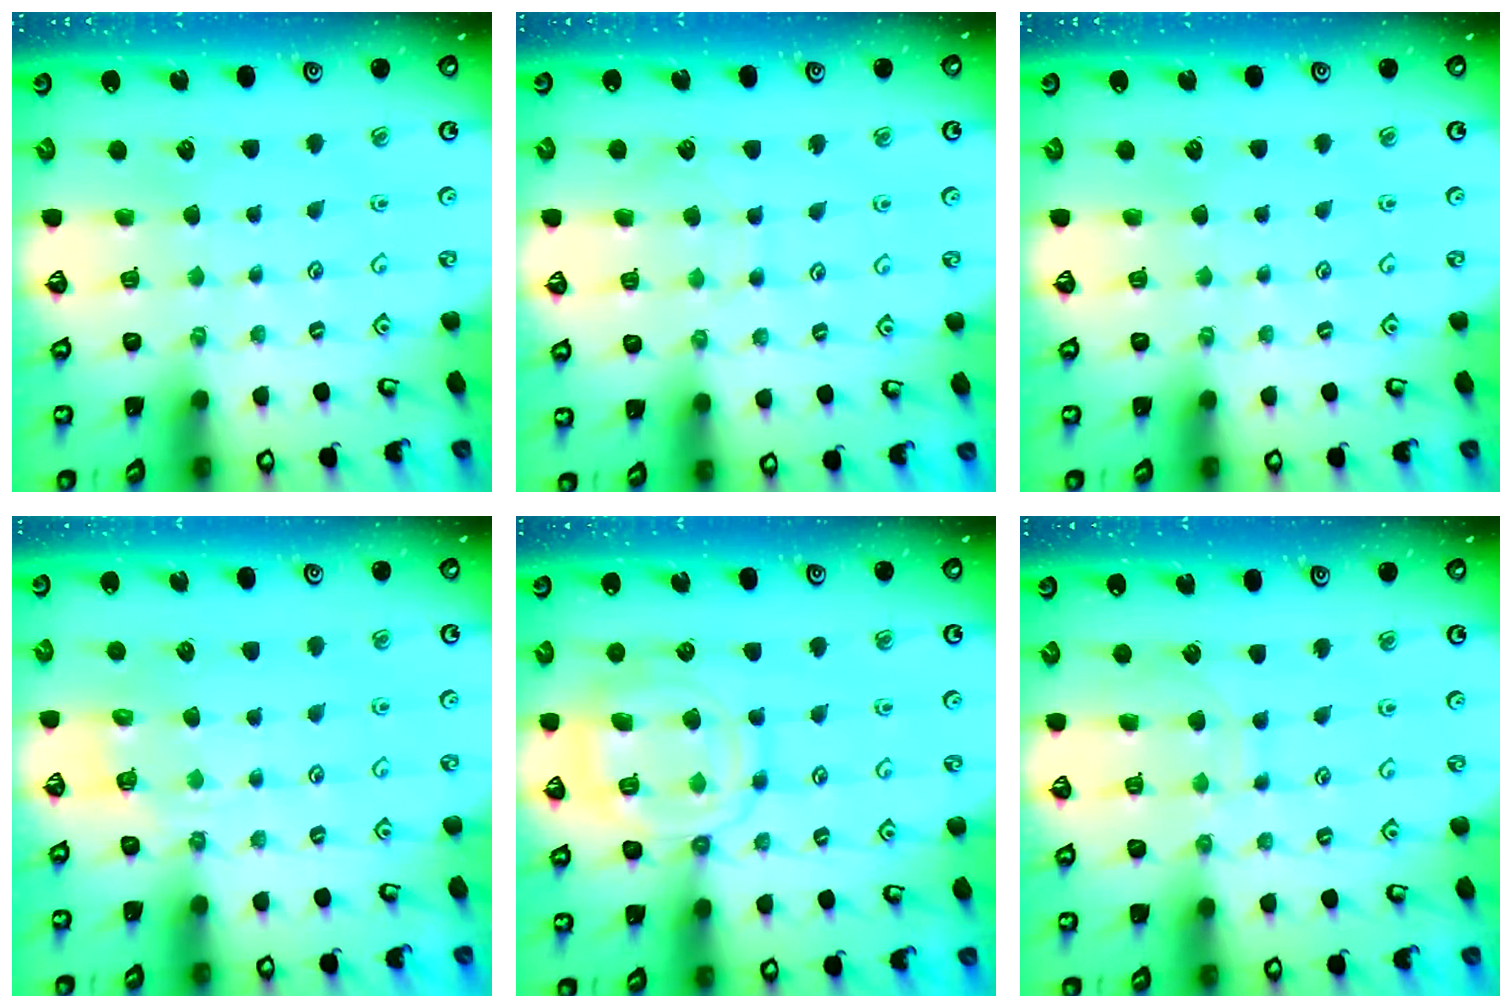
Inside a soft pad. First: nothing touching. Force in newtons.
{"total": 5.0, "press": 5.0, "slide": 0.5}
{"total": 0.0}
{"total": 5.1, "press": 5.0, "slide": 1.0}
{"total": 13.4, "press": 13.3, "slide": 1.2}
{"total": 7.2, "press": 7.2, "slide": 0.6}